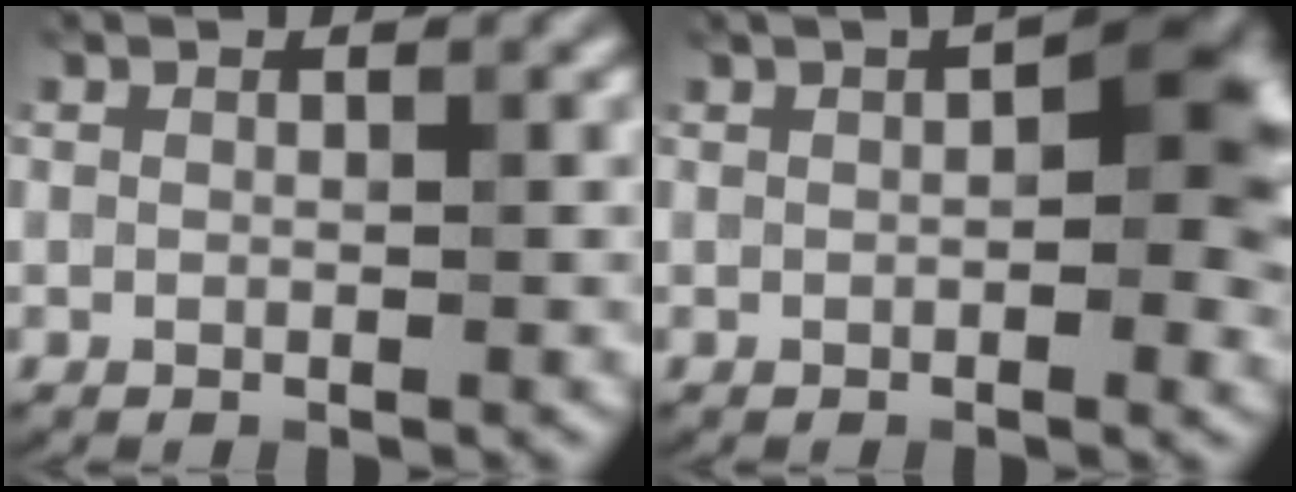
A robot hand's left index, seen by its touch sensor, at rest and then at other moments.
{"total": 7.7, "force": [1.3, 3.7, 6.7], "torque": [-0.075, 0.018, 0.013]}